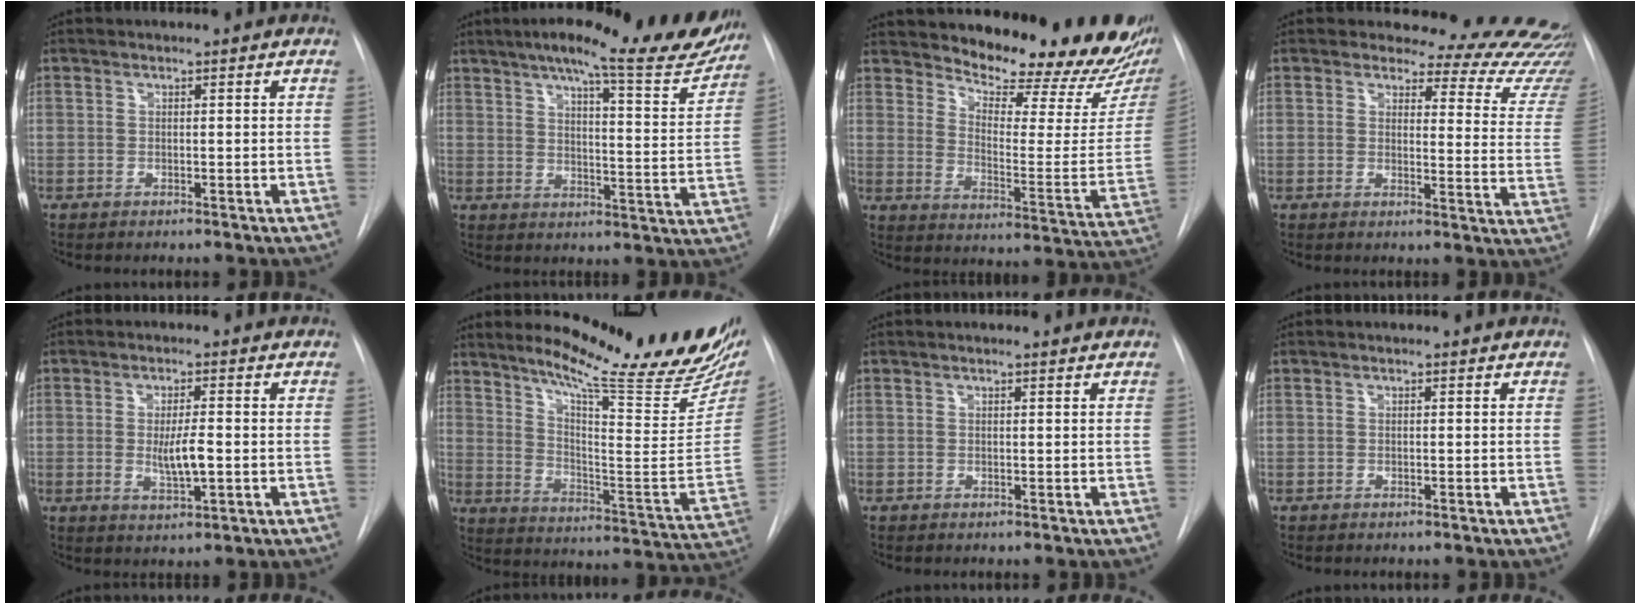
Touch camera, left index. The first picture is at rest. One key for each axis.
{"total": 20.0, "fx": 16.9, "fy": 2.8, "fz": 10.4, "tx": -0.144, "ty": -0.032, "tz": 0.203}
{"total": 20.7, "fx": 18.9, "fy": 2.8, "fz": 8.0, "tx": -0.112, "ty": -0.105, "tz": 0.235}
{"total": 16.6, "fx": 15.9, "fy": 3.7, "fz": 2.8, "tx": 0.003, "ty": -0.125, "tz": 0.140}
{"total": 4.7, "fx": -0.8, "fy": 1.0, "fz": 4.6, "tx": -0.083, "ty": -0.011, "tz": -0.012}
{"total": 24.1, "fx": 19.7, "fy": 2.6, "fz": 13.6, "tx": -0.201, "ty": -0.084, "tz": 0.260}
{"total": 0.7, "fx": 0.5, "fy": 0.0, "fz": 0.4, "tx": -0.010, "ty": 0.006, "tz": 0.006}
{"total": 0.0}